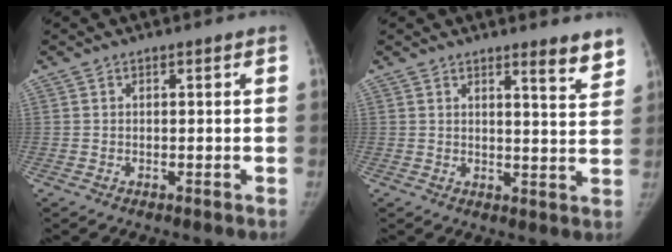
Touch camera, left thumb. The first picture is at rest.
{"total": 5.4, "force": [4.2, 0.6, 3.3], "torque": [-0.031, -0.035, 0.050]}